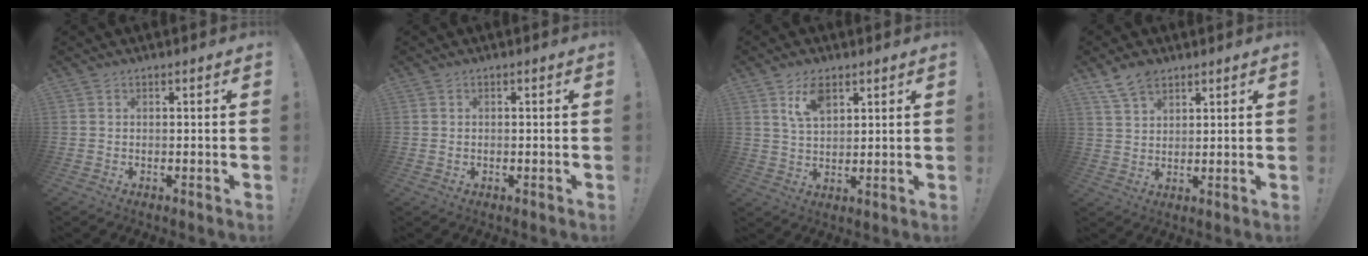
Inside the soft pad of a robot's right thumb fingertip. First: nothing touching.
{"total": 0.5, "force": [0.0, 0.5, -0.1], "torque": [-0.004, 0.004, 0.001]}
{"total": 7.6, "force": [4.3, 3.9, 5.0], "torque": [-0.085, -0.011, 0.078]}
{"total": 7.2, "force": [5.3, 3.9, 2.8], "torque": [-0.046, -0.024, 0.101]}